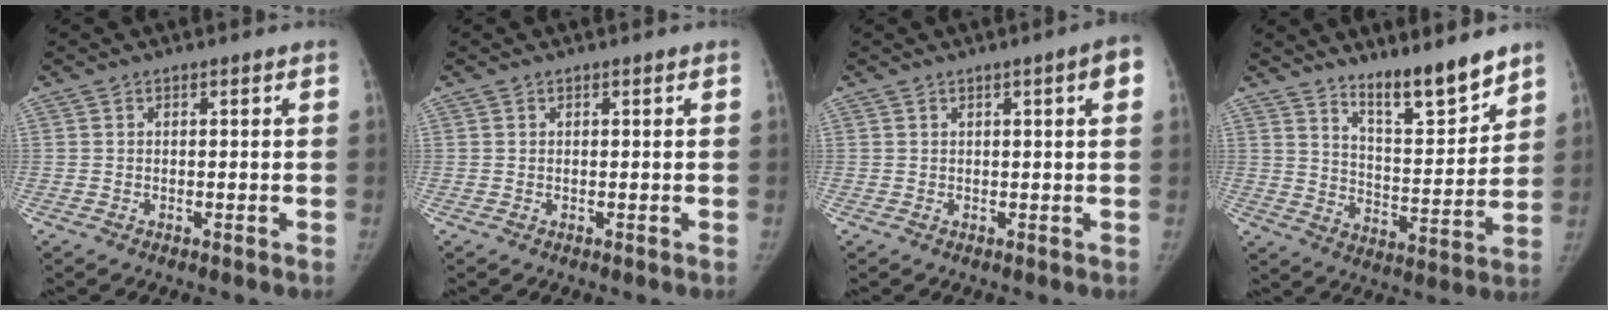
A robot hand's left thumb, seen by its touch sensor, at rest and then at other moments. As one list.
[{"total": 0.0}, {"total": 3.9, "force": [1.4, 0.4, 3.6], "torque": [-0.040, 0.001, 0.016]}, {"total": 12.2, "force": [9.9, 2.5, 6.7], "torque": [-0.080, -0.083, 0.168]}]